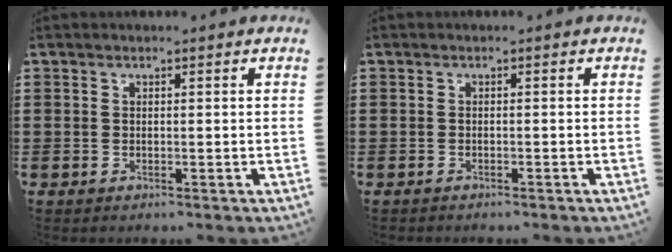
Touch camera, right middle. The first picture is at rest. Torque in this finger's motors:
{"motor_torque": [0.12, 0.10, 0.02, 0.01]}